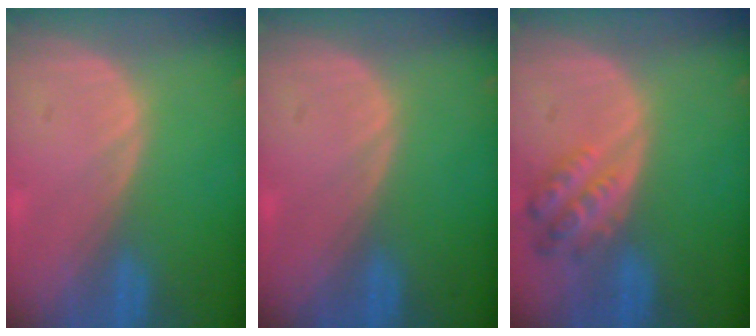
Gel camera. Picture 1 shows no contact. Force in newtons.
{"total": 0.0}
{"total": 5.4, "press": 5.0, "slide": 2.1}